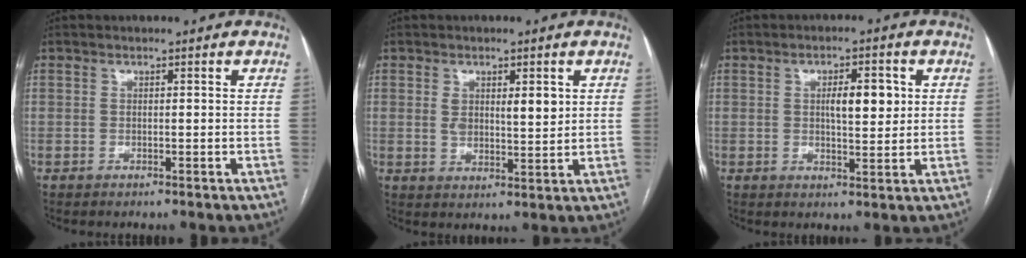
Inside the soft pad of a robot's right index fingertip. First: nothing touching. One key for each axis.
{"total": 5.3, "fx": 1.6, "fy": 2.2, "fz": 4.5, "tx": -0.076, "ty": -0.001, "tz": 0.031}
{"total": 5.5, "fx": 1.2, "fy": 1.8, "fz": 5.1, "tx": -0.079, "ty": 0.005, "tz": 0.020}